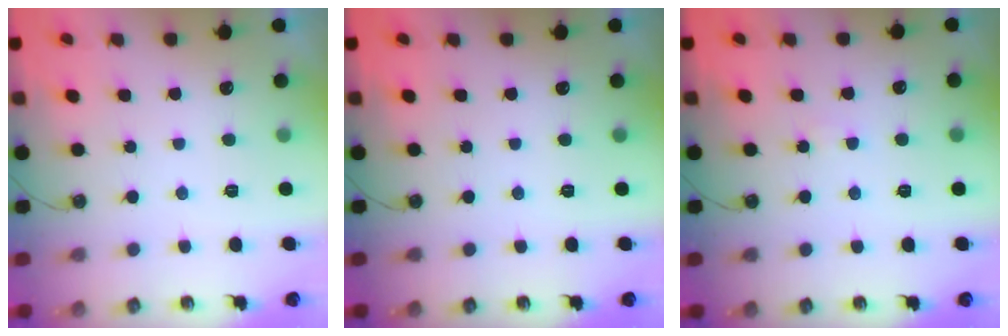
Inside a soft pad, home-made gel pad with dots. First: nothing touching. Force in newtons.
{"total": 0.0}
{"total": 1.2, "press": 1.1, "slide": 0.2}